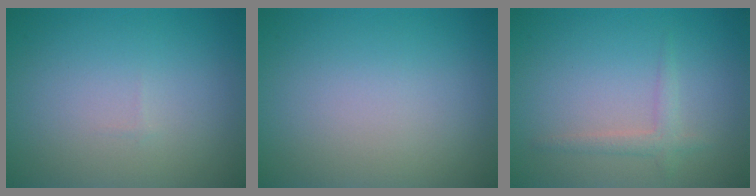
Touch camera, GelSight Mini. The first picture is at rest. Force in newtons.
{"total": 0.0}
{"total": 1.6, "press": 1.6, "slide": 0.1}